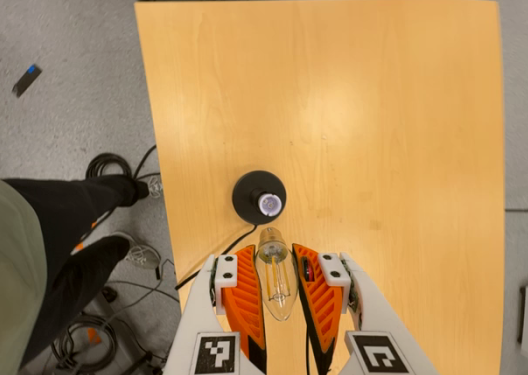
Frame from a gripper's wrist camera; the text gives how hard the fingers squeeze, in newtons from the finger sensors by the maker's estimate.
{"total": 19.2, "left": 21.3, "right": 17.0}